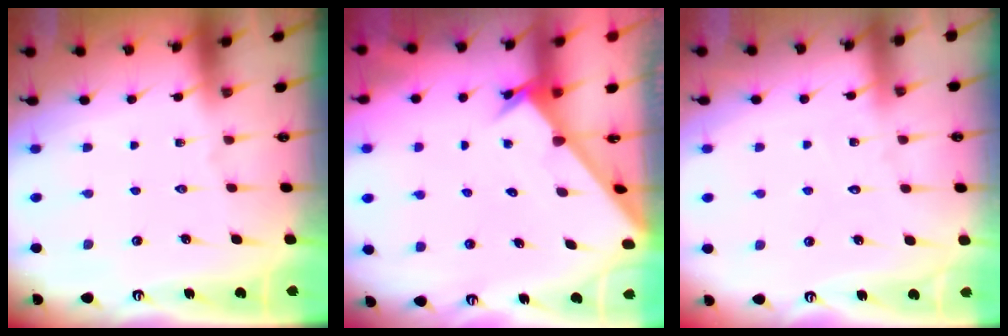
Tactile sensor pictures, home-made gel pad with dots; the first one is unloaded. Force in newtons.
{"total": 2.5, "press": 2.5, "slide": 0.2}
{"total": 3.8, "press": 3.8, "slide": 0.4}